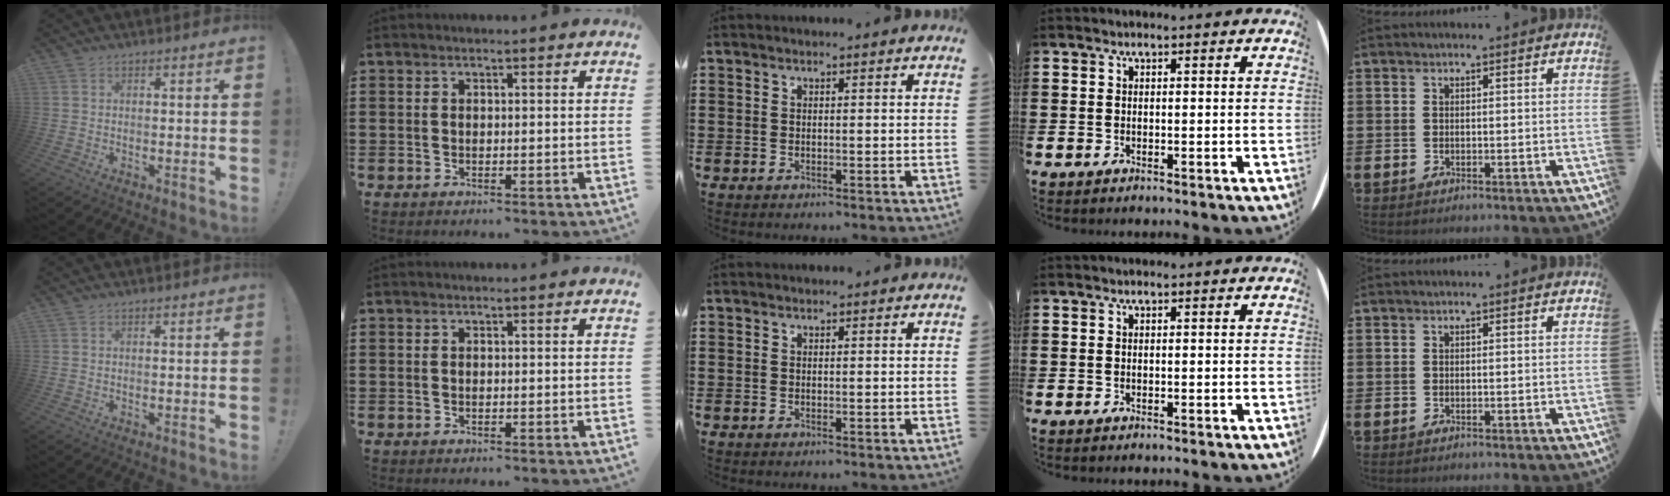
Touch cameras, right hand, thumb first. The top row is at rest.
{}